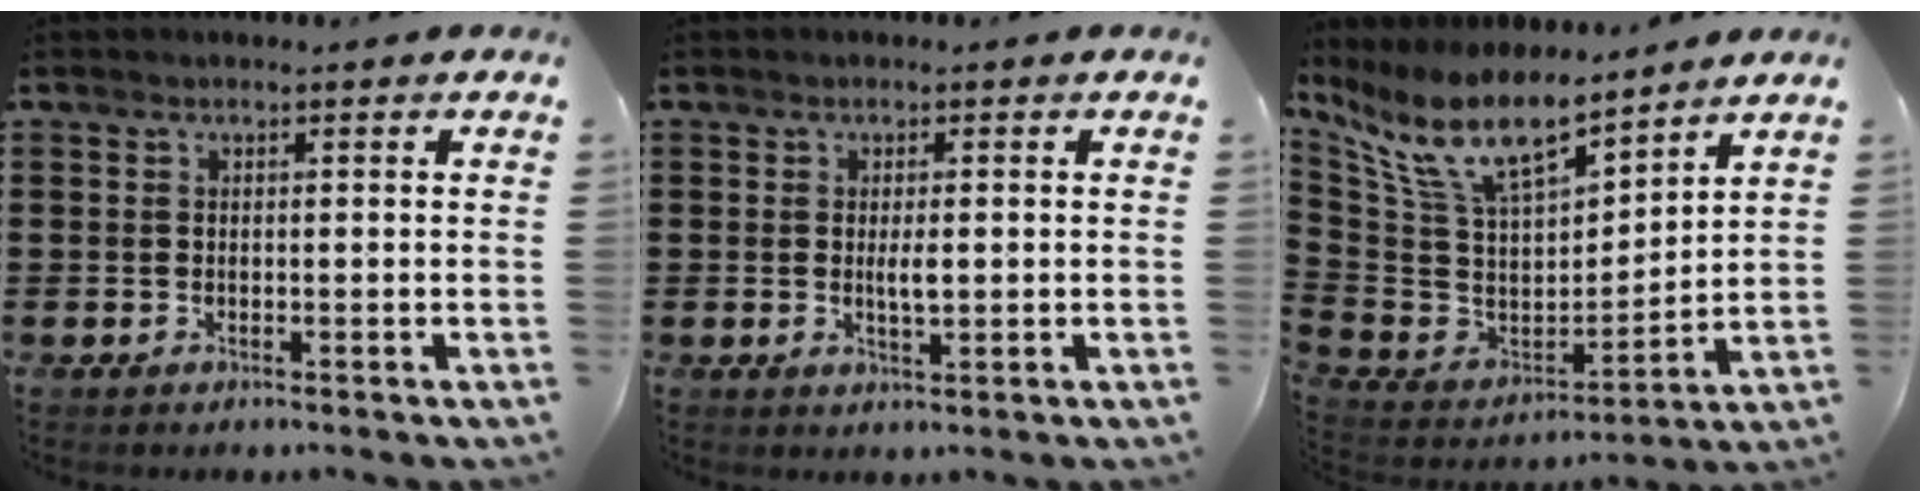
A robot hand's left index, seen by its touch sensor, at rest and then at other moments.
{"total": 2.6, "force": [0.0, 0.7, 2.5], "torque": [-0.047, -0.003, 0.000]}
{"total": 12.3, "force": [8.9, 3.9, 7.5], "torque": [-0.179, -0.048, 0.161]}